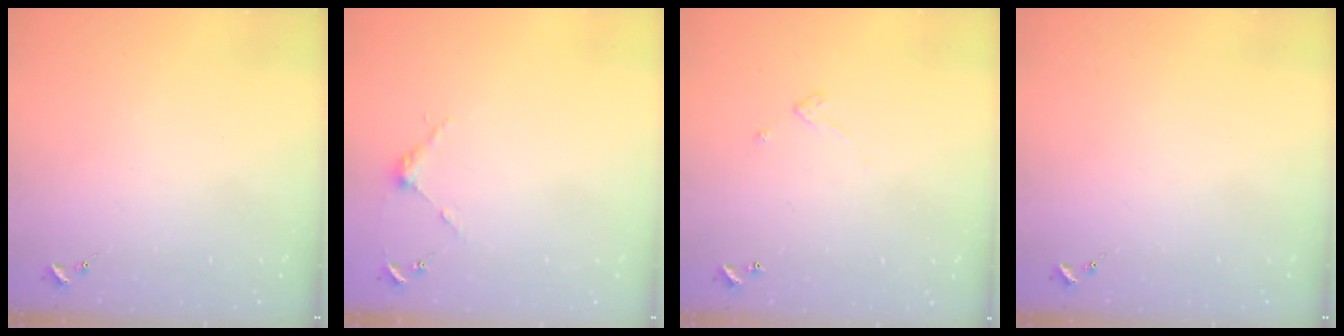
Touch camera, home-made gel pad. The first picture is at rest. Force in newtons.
{"total": 3.7, "press": 3.7, "slide": 0.3}
{"total": 3.4, "press": 3.4, "slide": 0.5}
{"total": 0.0}